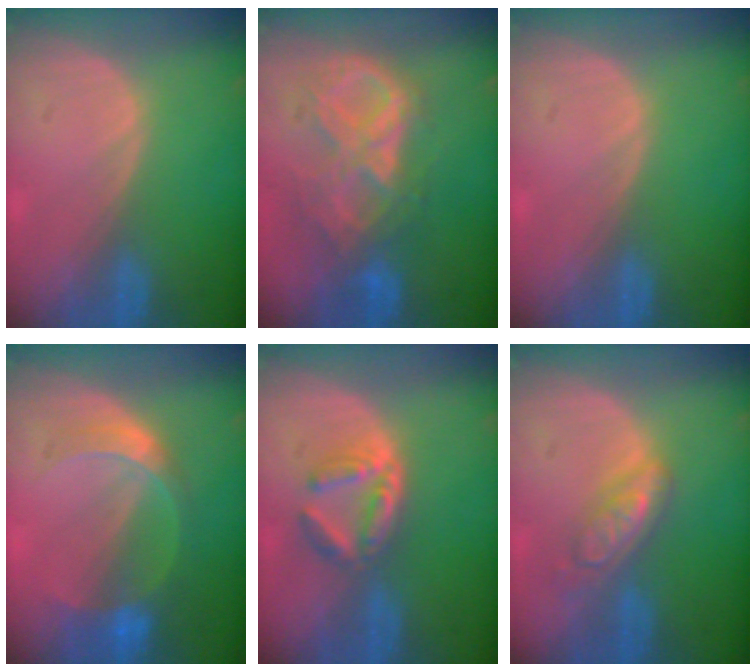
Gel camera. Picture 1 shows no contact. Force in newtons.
{"total": 9.6, "press": 8.2, "slide": 5.0}
{"total": 0.0}
{"total": 6.4, "press": 5.7, "slide": 2.9}
{"total": 5.1, "press": 5.0, "slide": 1.1}
{"total": 5.7, "press": 4.9, "slide": 2.9}